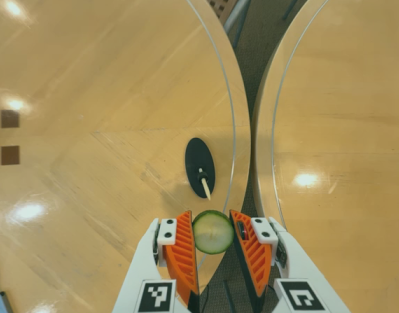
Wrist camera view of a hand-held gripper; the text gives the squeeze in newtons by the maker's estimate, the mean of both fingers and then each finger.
{"total": 7.5, "left": 7.1, "right": 7.8}